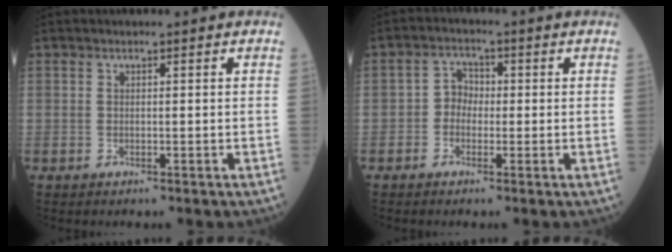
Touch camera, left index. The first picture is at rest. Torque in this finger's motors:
{"motor_torque": [0.09, -0.02, -0.04, 0.00]}